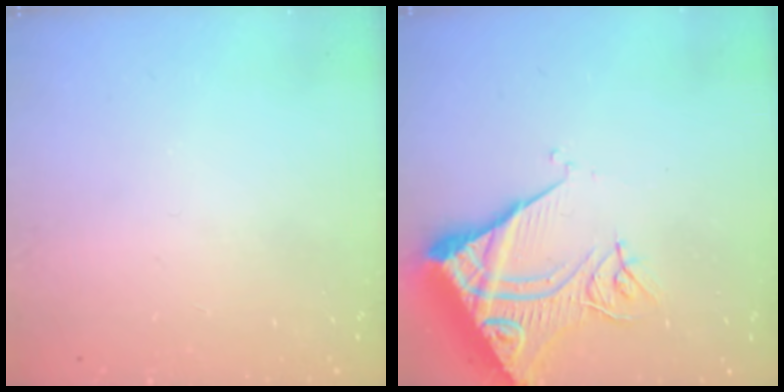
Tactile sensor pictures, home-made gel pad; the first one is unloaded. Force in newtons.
{"total": 13.1, "press": 13.0, "slide": 1.7}